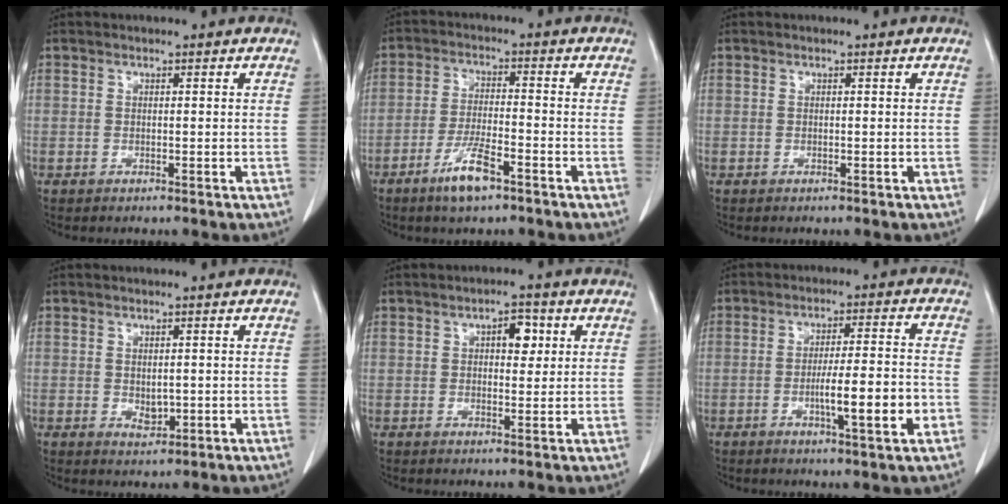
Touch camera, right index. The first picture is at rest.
{"total": 6.8, "force": [-4.3, 1.1, 5.1], "torque": [-0.103, -0.007, -0.077]}
{"total": 0.0}
{"total": 2.1, "force": [0.0, 1.4, 1.6], "torque": [-0.022, -0.002, 0.008]}
{"total": 3.9, "force": [1.3, 1.9, 3.2], "torque": [-0.045, 0.008, 0.017]}
{"total": 8.7, "force": [-2.7, 0.4, 8.2], "torque": [-0.127, 0.002, -0.039]}